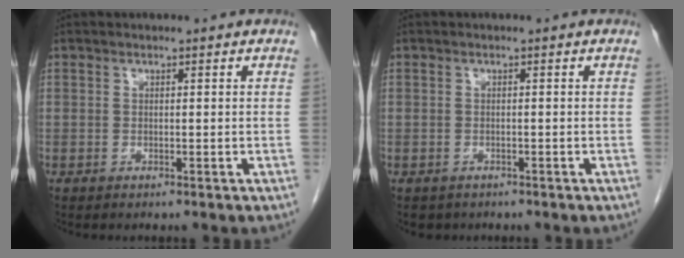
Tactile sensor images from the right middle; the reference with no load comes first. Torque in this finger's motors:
{"motor_torque": [0.01, 0.00, 0.00, 0.00]}